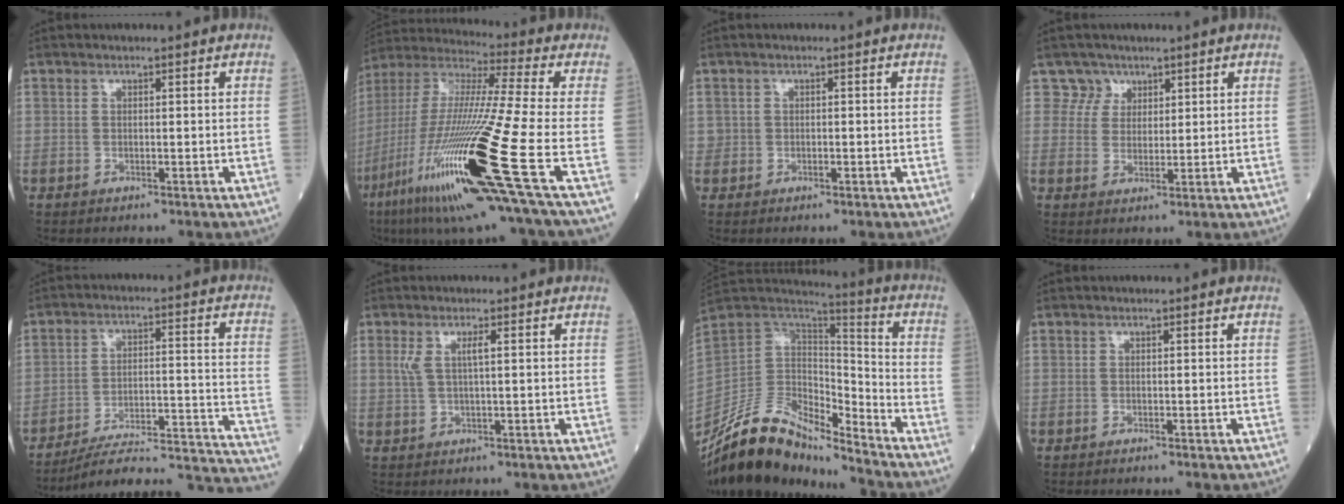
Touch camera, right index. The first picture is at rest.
{"total": 25.9, "force": [-10.0, 0.0, 23.9], "torque": [-0.476, -0.056, -0.187]}
{"total": 0.8, "force": [-0.1, 0.7, 0.2], "torque": [-0.003, 0.002, 0.000]}
{"total": 3.5, "force": [2.3, 2.5, -0.9], "torque": [0.027, 0.000, 0.039]}
{"total": 21.6, "force": [-20.7, 0.6, 6.4], "torque": [-0.031, 0.020, -0.281]}
{"total": 2.3, "force": [0.7, 0.2, 2.2], "torque": [-0.054, 0.011, 0.019]}
{"total": 16.9, "force": [-14.3, 5.0, 7.5], "torque": [-0.131, 0.041, -0.261]}
{"total": 1.3, "force": [-1.1, -0.1, 0.6], "torque": [-0.005, 0.002, -0.012]}